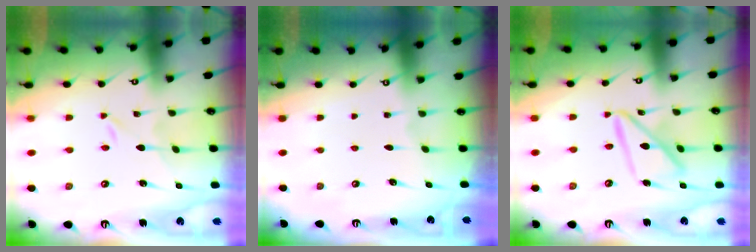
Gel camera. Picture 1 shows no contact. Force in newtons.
{"total": 0.0}
{"total": 14.2, "press": 14.1, "slide": 1.5}